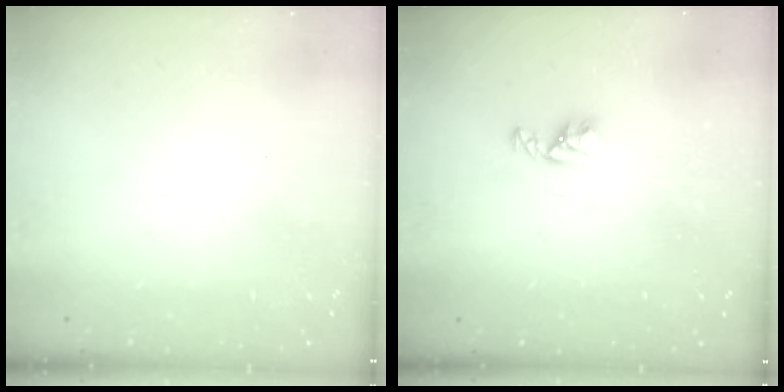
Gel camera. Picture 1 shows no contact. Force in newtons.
{"total": 4.3, "press": 4.2, "slide": 0.8}